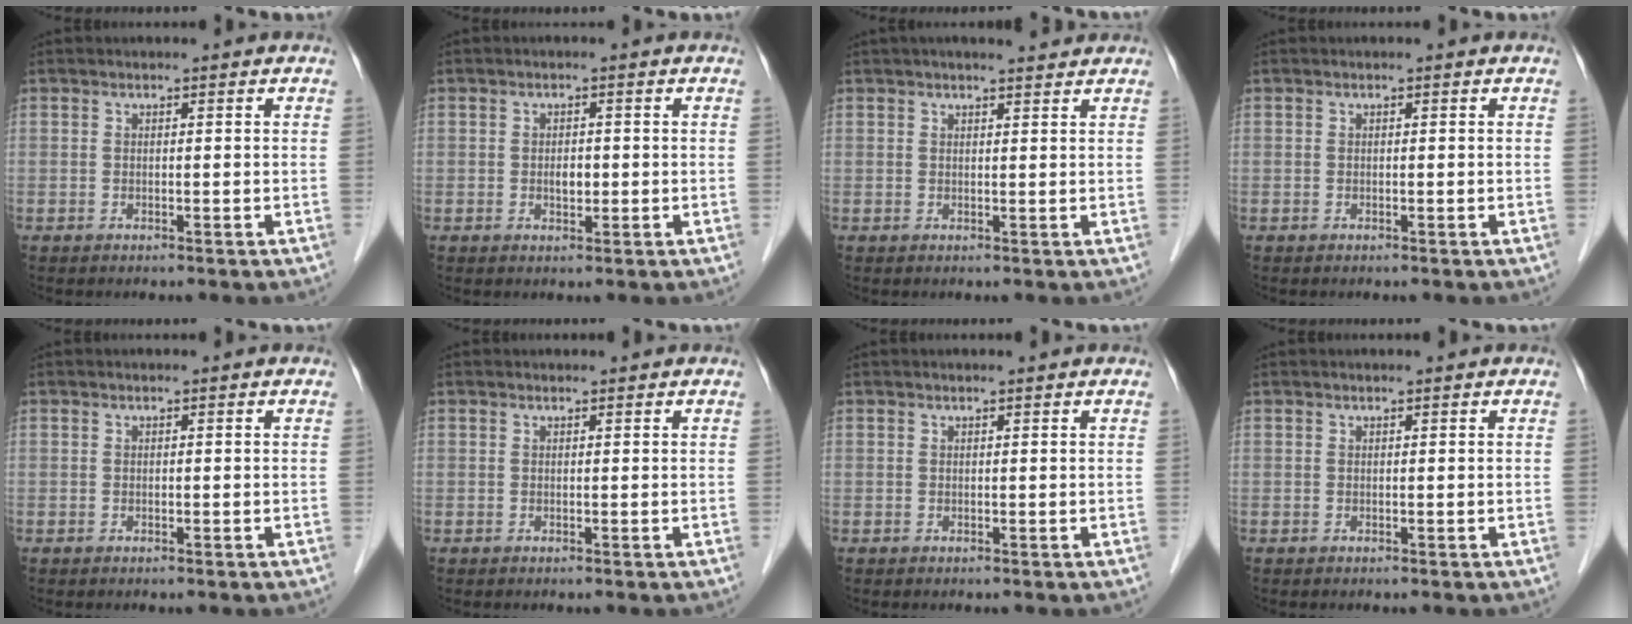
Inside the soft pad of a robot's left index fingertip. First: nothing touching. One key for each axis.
{"total": 2.9, "fx": -2.4, "fy": 1.0, "fz": 1.3, "tx": -0.018, "ty": -0.015, "tz": -0.042}
{"total": 2.1, "fx": 1.3, "fy": 0.3, "fz": 1.6, "tx": -0.019, "ty": 0.003, "tz": 0.004}
{"total": 0.0}
{"total": 2.2, "fx": -2.2, "fy": 0.0, "fz": -0.1, "tx": 0.006, "ty": -0.016, "tz": -0.041}
{"total": 1.8, "fx": -1.8, "fy": 0.0, "fz": -0.1, "tx": 0.003, "ty": -0.014, "tz": -0.036}
{"total": 1.6, "fx": -1.6, "fy": -0.1, "fz": 0.2, "tx": 0.000, "ty": -0.012, "tz": -0.031}
{"total": 1.8, "fx": -1.8, "fy": -0.1, "fz": 0.0, "tx": 0.002, "ty": -0.015, "tz": -0.036}